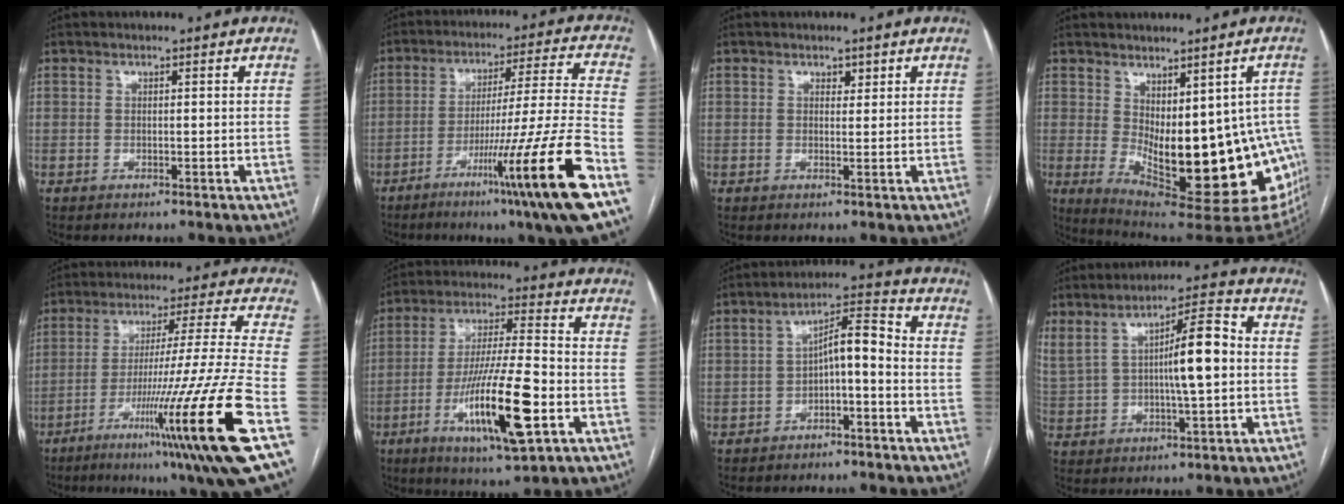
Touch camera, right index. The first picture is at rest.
{"total": 20.0, "force": [-9.9, -2.1, 17.2], "torque": [-0.257, -0.021, -0.155]}
{"total": 1.2, "force": [0.8, 0.7, 0.6], "torque": [-0.009, 0.001, 0.010]}
{"total": 21.0, "force": [-4.0, 8.8, 18.6], "torque": [-0.185, -0.010, -0.030]}
{"total": 23.4, "force": [-9.5, -1.7, 21.3], "torque": [-0.301, -0.027, -0.154]}
{"total": 16.2, "force": [-5.5, 1.9, 15.2], "torque": [-0.284, -0.016, -0.090]}
{"total": 6.6, "force": [-1.7, 1.9, 6.1], "torque": [-0.104, 0.032, -0.028]}
{"total": 11.4, "force": [2.3, 2.9, 10.7], "torque": [-0.203, 0.025, 0.042]}